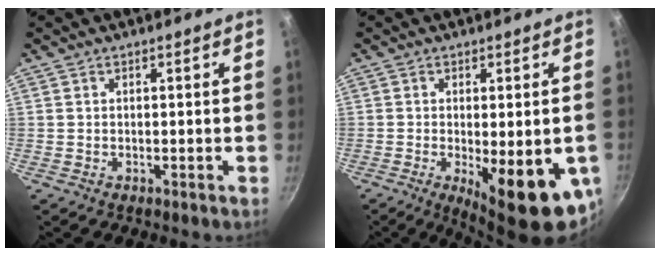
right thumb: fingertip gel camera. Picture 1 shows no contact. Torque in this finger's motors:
{"motor_torque": [-0.09, 0.95, 0.19, -0.10, 0.33]}